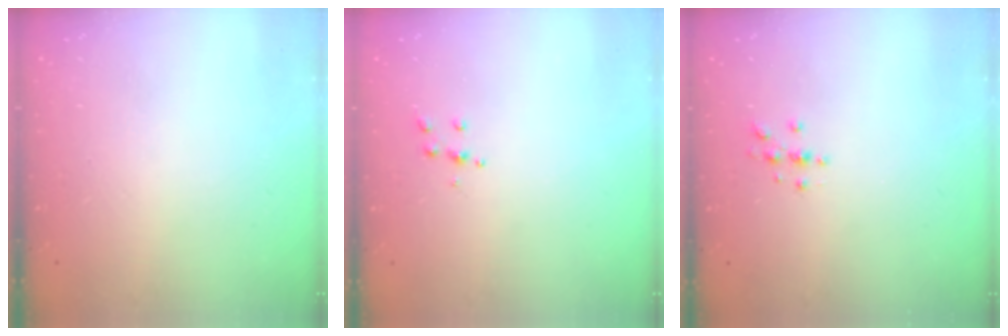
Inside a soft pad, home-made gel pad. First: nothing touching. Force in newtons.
{"total": 4.3, "press": 4.3, "slide": 0.4}
{"total": 3.0, "press": 3.0, "slide": 0.4}